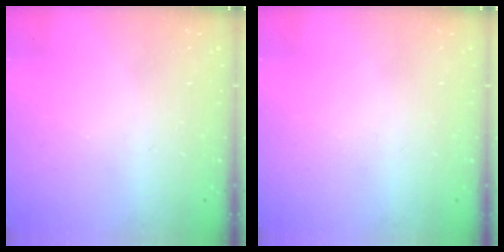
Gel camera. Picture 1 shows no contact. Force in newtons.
{"total": 0.0}